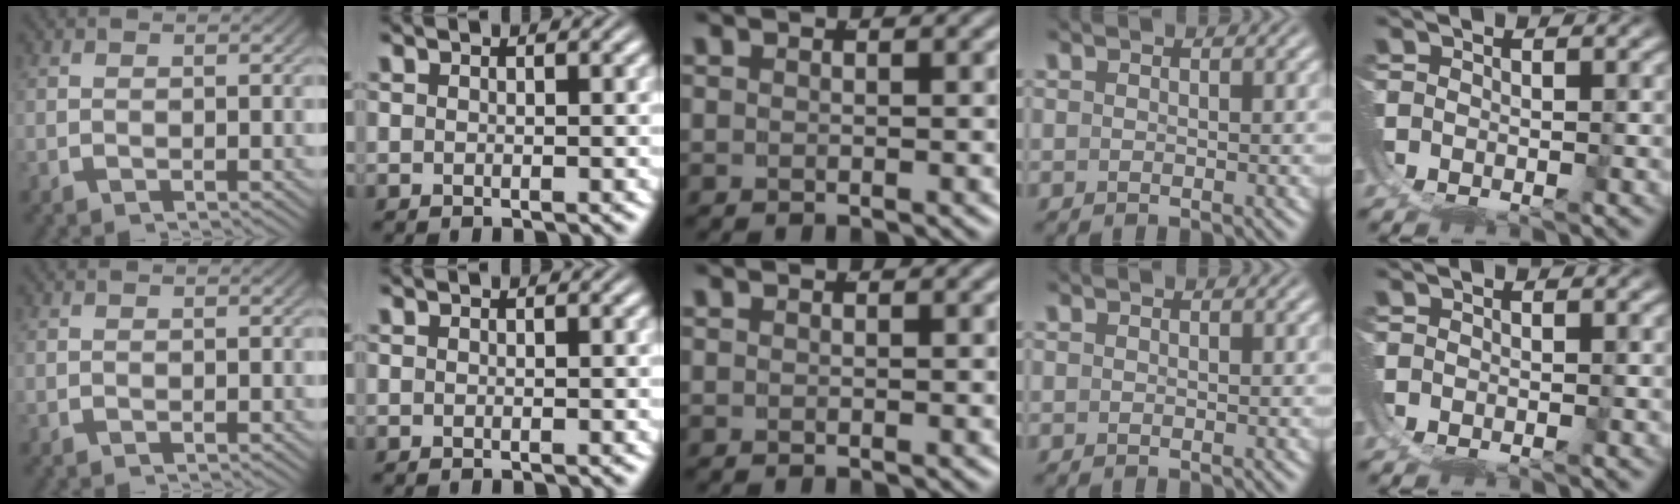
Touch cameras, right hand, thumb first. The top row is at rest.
{}